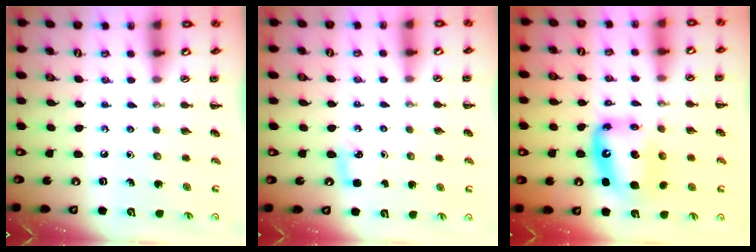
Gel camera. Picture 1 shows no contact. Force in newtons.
{"total": 3.1, "press": 2.9, "slide": 1.1}
{"total": 10.0, "press": 9.6, "slide": 2.8}